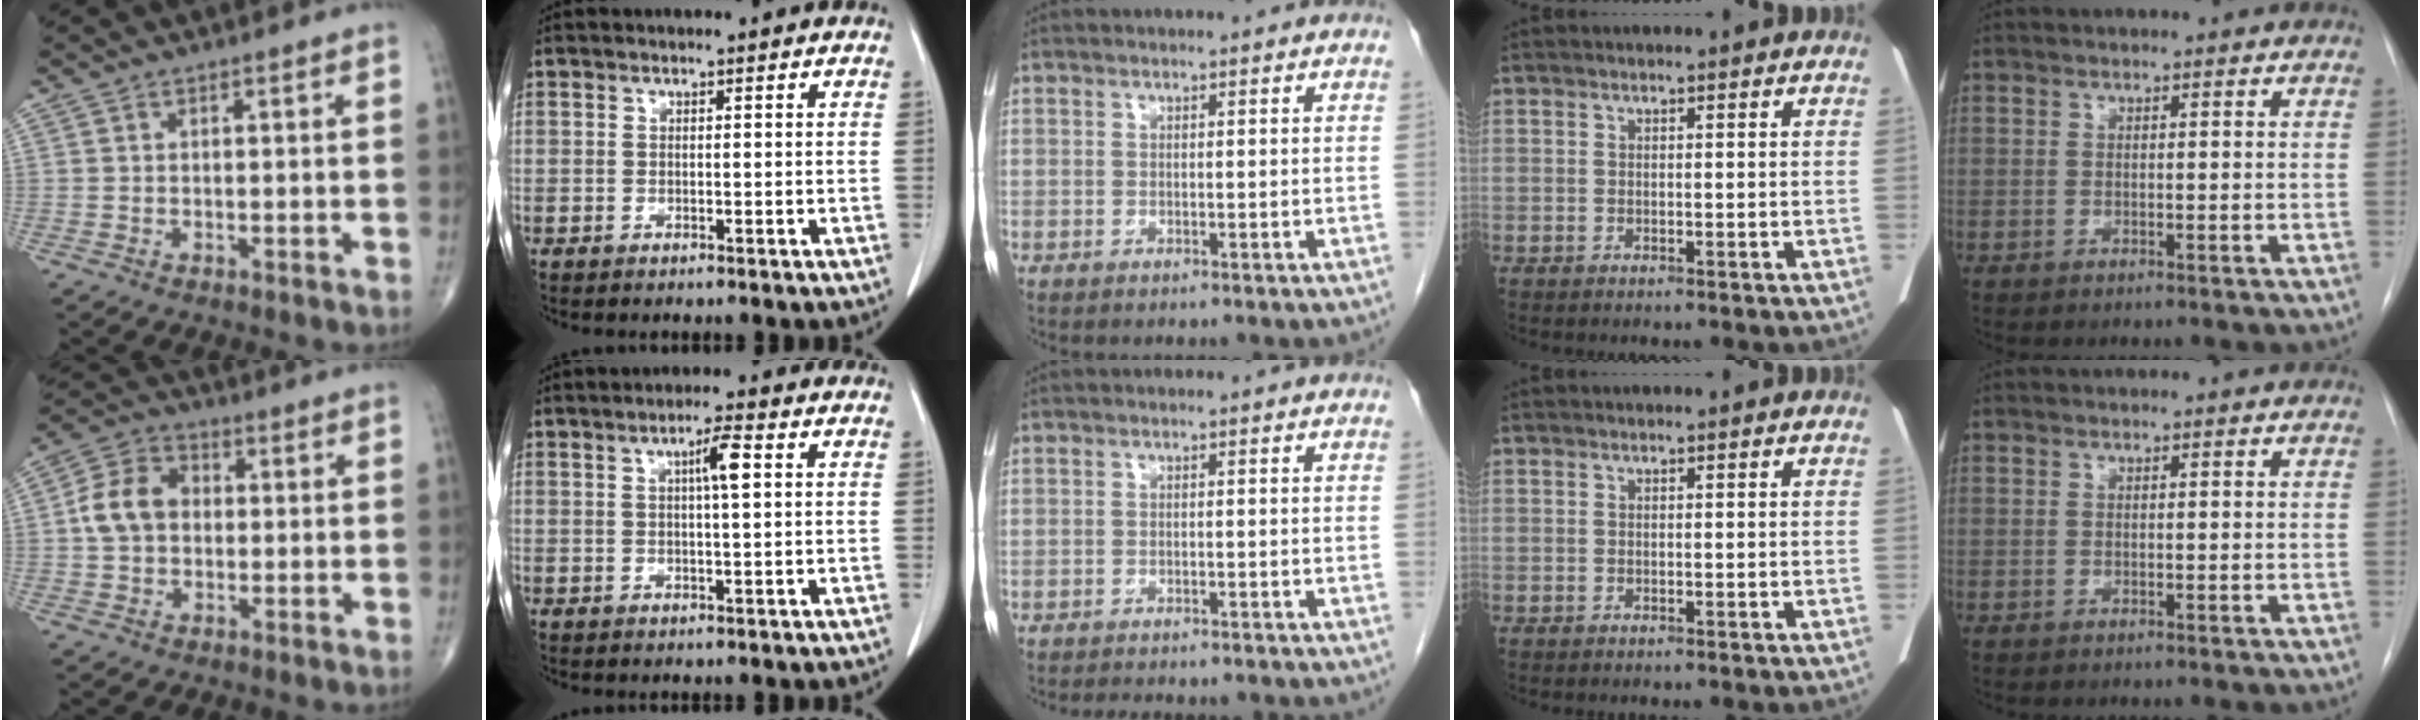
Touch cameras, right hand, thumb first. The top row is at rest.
{"thumb": {"total": 8.8, "force": [0.3, 6.7, 5.7], "torque": [-0.098, 0.025, -0.003]}, "index": {"total": 3.8, "force": [1.0, 0.1, 3.7], "torque": [-0.063, 0.004, 0.015]}, "middle": {"total": 7.4, "force": [-6.6, 1.9, 2.6], "torque": [-0.034, 0.000, -0.082]}}